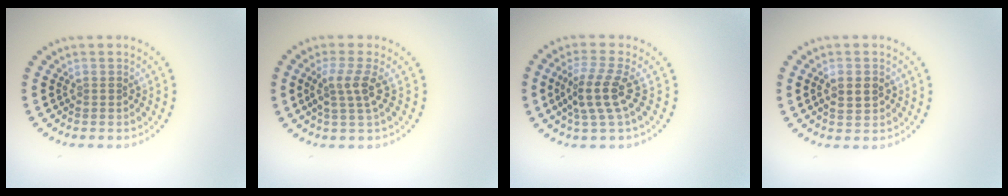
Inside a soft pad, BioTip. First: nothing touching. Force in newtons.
{"total": 2.7, "press": 2.1, "slide": 1.7}
{"total": 3.4, "press": 2.8, "slide": 2.1}
{"total": 1.7, "press": 1.7, "slide": 0.2}